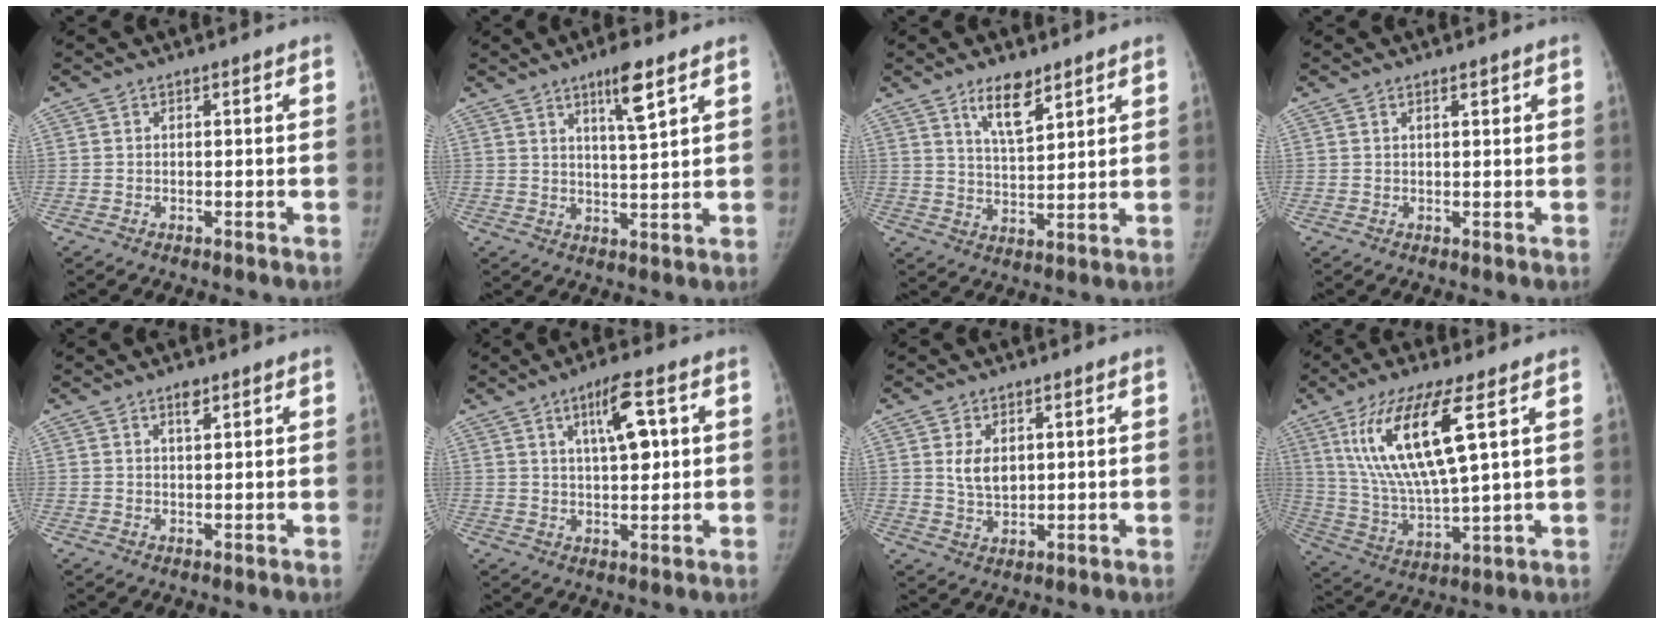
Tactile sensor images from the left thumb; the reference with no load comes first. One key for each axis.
{"total": 6.9, "fx": 4.2, "fy": 0.8, "fz": 5.4, "tx": -0.090, "ty": -0.027, "tz": 0.072}
{"total": 7.8, "fx": 5.2, "fy": 2.8, "fz": 5.0, "tx": -0.071, "ty": -0.038, "tz": 0.094}
{"total": 1.2, "fx": 0.8, "fy": 0.4, "fz": 0.8, "tx": -0.007, "ty": -0.003, "tz": 0.013}
{"total": 2.3, "fx": 1.5, "fy": 0.9, "fz": 1.5, "tx": -0.019, "ty": -0.008, "tz": 0.025}
{"total": 8.3, "fx": 2.9, "fy": 2.7, "fz": 7.3, "tx": -0.111, "ty": -0.005, "tz": 0.049}
{"total": 5.2, "fx": 1.5, "fy": 3.3, "fz": 3.6, "tx": -0.050, "ty": -0.014, "tz": 0.036}
{"total": 17.3, "fx": 6.8, "fy": 4.0, "fz": 15.4, "tx": -0.317, "ty": -0.028, "tz": 0.136}